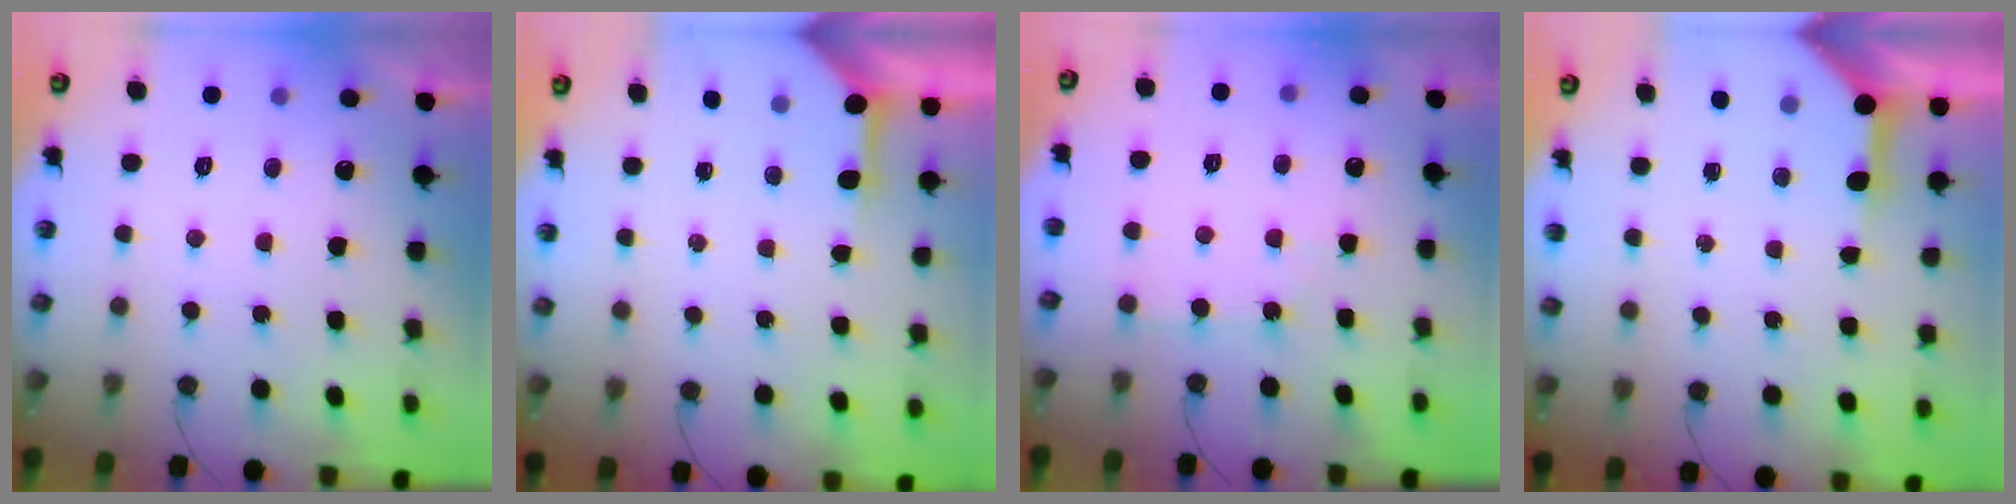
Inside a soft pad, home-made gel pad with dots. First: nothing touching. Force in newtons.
{"total": 3.2, "press": 3.2, "slide": 0.3}
{"total": 2.0, "press": 2.0, "slide": 0.2}
{"total": 6.4, "press": 6.4, "slide": 0.6}